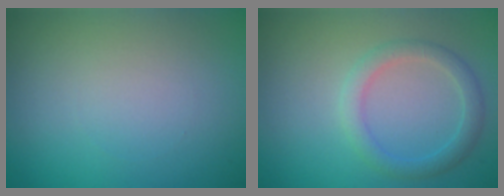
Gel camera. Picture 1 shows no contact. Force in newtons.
{"total": 2.4, "press": 2.4, "slide": 0.1}